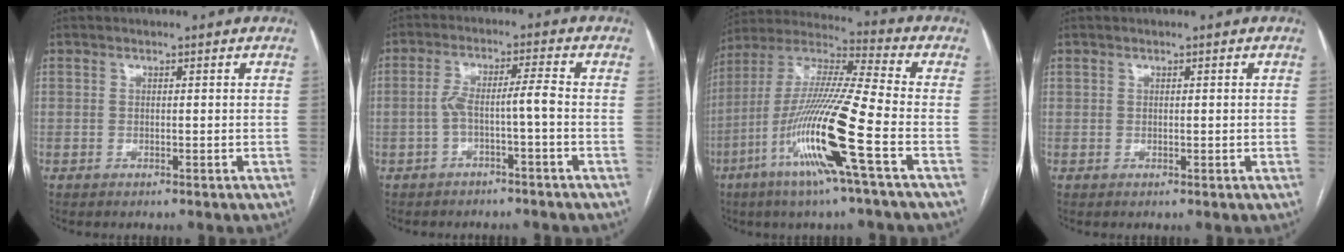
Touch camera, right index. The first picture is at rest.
{"total": 4.6, "force": [-1.7, -0.5, 4.2], "torque": [-0.084, 0.024, -0.027]}
{"total": 17.9, "force": [-7.0, -0.9, 16.5], "torque": [-0.340, -0.019, -0.141]}
{"total": 0.0}